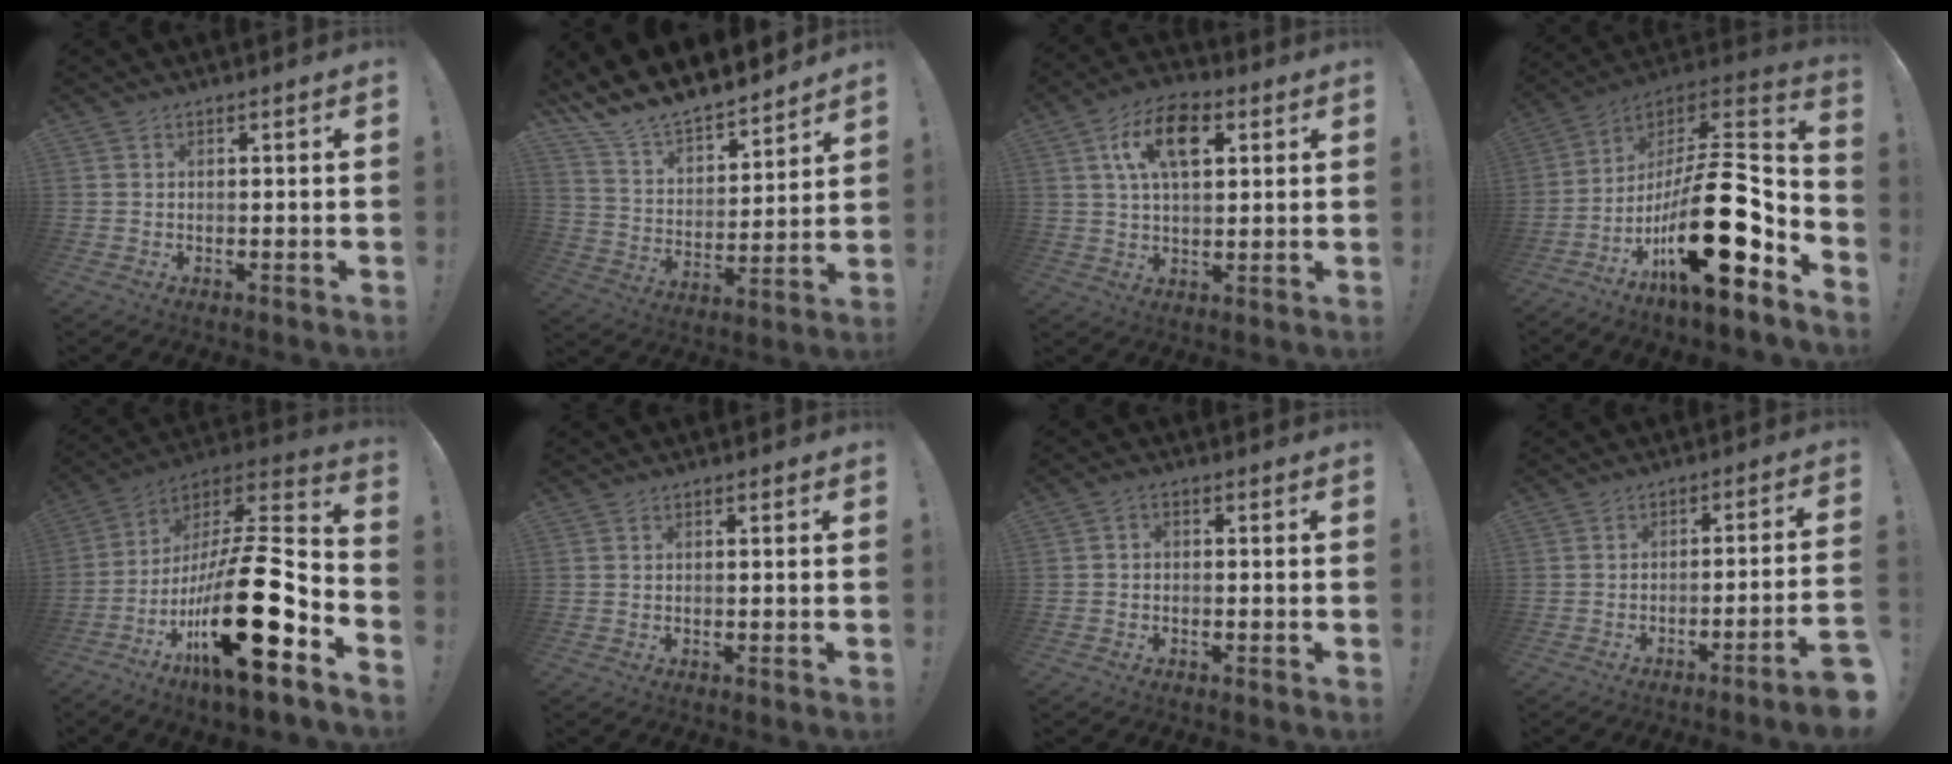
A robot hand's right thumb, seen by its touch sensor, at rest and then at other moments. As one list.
[{"total": 12.5, "force": [12.0, 2.5, 2.1], "torque": [-0.073, -0.109, 0.219]}, {"total": 13.4, "force": [4.7, 7.5, 10.1], "torque": [-0.157, 0.008, 0.083]}, {"total": 26.9, "force": [-8.2, 9.1, 23.9], "torque": [-0.408, 0.028, -0.134]}, {"total": 27.6, "force": [-9.2, 7.3, 24.9], "torque": [-0.442, 0.027, -0.151]}, {"total": 0.5, "force": [0.3, 0.5, 0.0], "torque": [0.006, -0.002, 0.004]}, {"total": 1.6, "force": [-1.0, 0.7, 0.9], "torque": [-0.023, 0.006, -0.018]}, {"total": 6.6, "force": [-4.1, -0.5, 5.1], "torque": [-0.085, 0.008, -0.068]}]